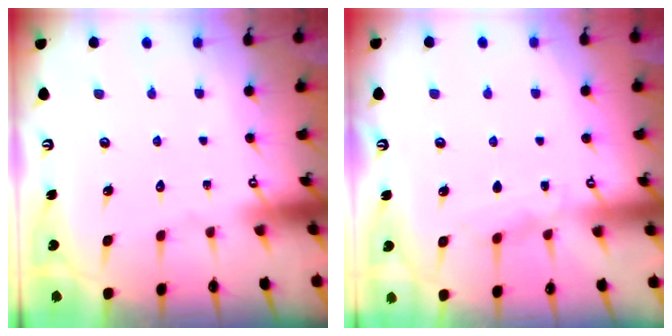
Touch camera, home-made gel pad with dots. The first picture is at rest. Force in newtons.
{"total": 4.3, "press": 4.2, "slide": 0.5}